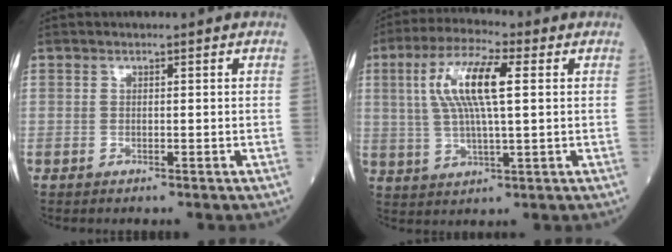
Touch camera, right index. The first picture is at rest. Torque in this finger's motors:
{"motor_torque": [1.36, 0.30, 0.76, 0.21]}